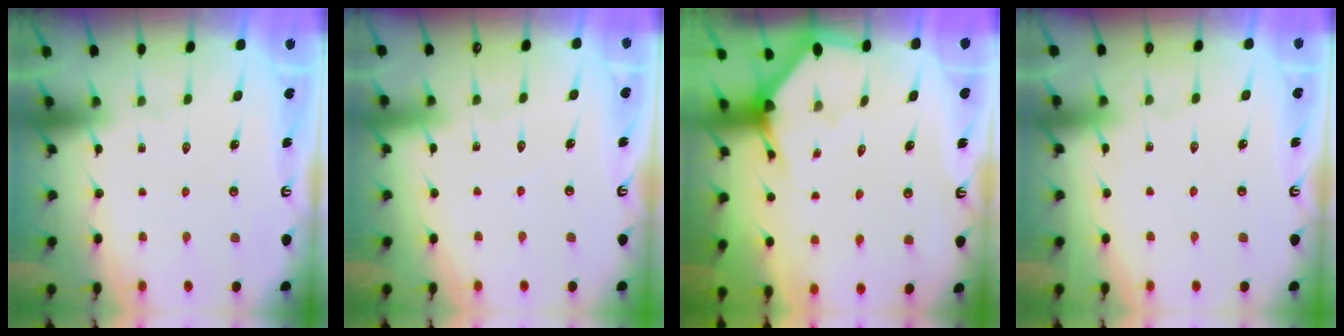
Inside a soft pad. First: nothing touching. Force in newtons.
{"total": 2.9, "press": 2.9, "slide": 0.3}
{"total": 2.6, "press": 2.6, "slide": 0.1}
{"total": 3.9, "press": 3.9, "slide": 0.5}